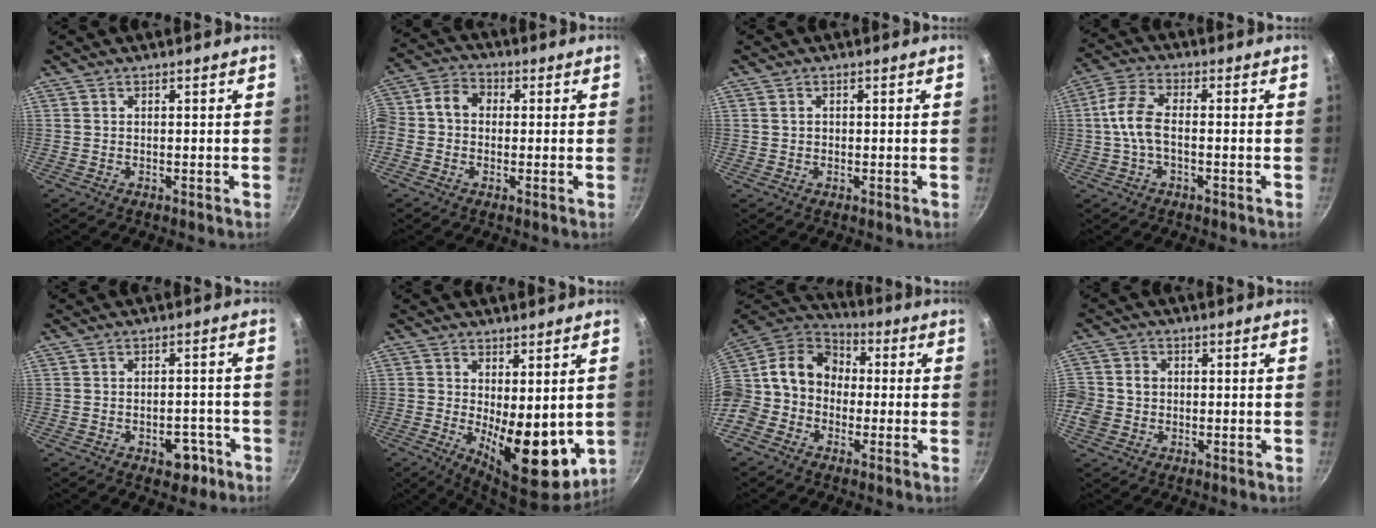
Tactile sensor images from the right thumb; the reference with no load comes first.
{"total": 8.4, "force": [-0.1, 6.7, 5.1], "torque": [-0.095, 0.032, -0.025]}
{"total": 0.9, "force": [0.1, 0.8, 0.4], "torque": [-0.004, 0.004, 0.001]}
{"total": 7.5, "force": [-0.8, 3.8, 6.4], "torque": [-0.138, 0.026, -0.026]}
{"total": 5.5, "force": [-2.7, 3.4, 3.3], "torque": [-0.018, 0.023, -0.028]}
{"total": 13.2, "force": [-0.4, 5.9, 11.8], "torque": [-0.140, -0.027, 0.008]}
{"total": 15.7, "force": [-1.4, 13.4, 8.0], "torque": [-0.122, 0.052, -0.050]}
{"total": 8.0, "force": [-1.0, 7.1, 3.4], "torque": [-0.076, 0.017, -0.026]}